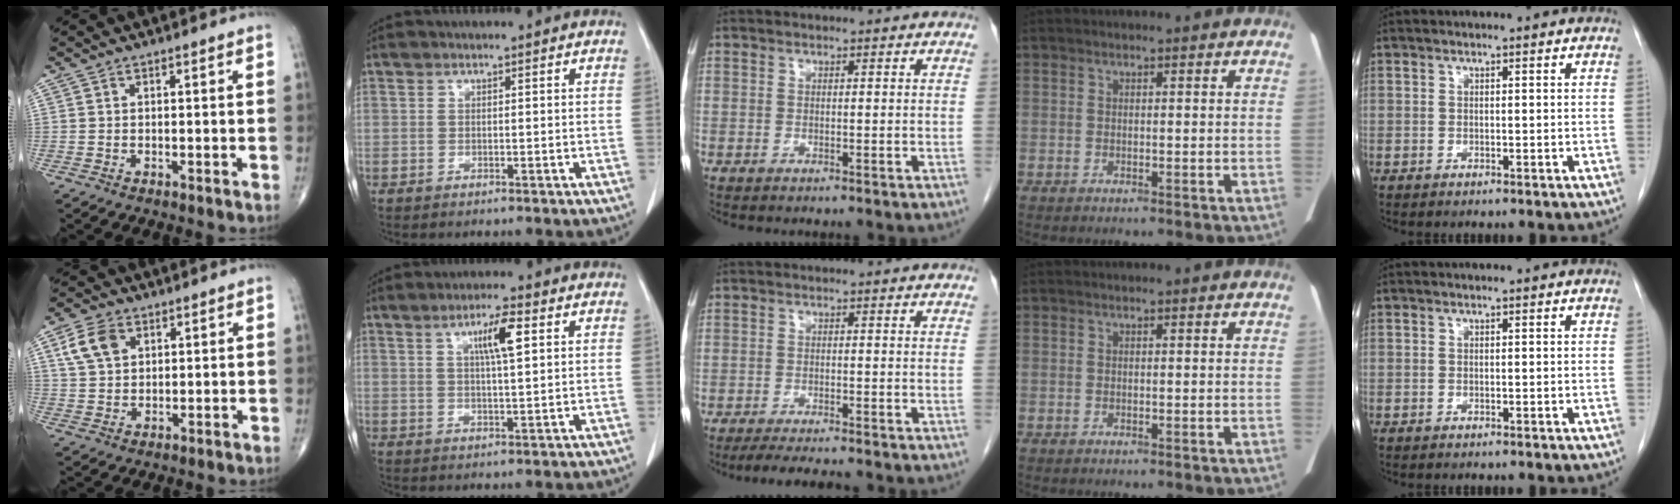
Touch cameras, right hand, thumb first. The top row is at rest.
{"thumb": {"total": 6.9, "force": [2.8, 4.7, 4.2], "torque": [-0.068, -0.003, 0.056]}, "index": {"total": 5.6, "force": [2.0, 0.5, 5.2], "torque": [-0.091, 0.003, 0.035]}, "middle": {"total": 5.6, "force": [-4.9, 0.4, 2.8], "torque": [-0.045, -0.016, -0.076]}}